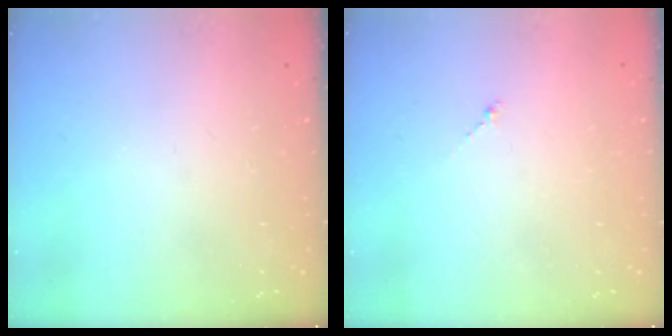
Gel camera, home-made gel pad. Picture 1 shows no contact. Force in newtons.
{"total": 0.7, "press": 0.6, "slide": 0.4}